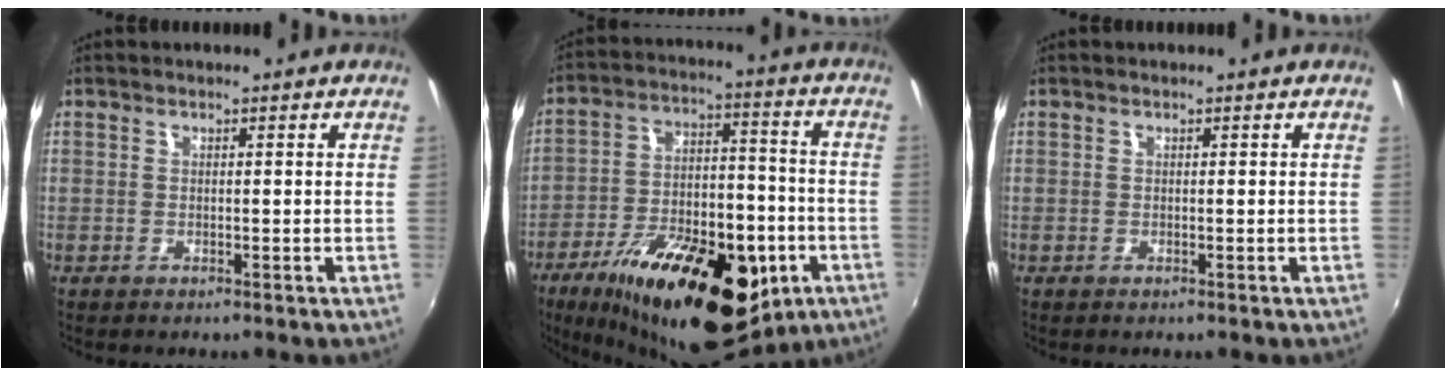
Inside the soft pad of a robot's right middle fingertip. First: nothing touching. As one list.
[{"total": 28.2, "force": [-14.7, 13.2, 20.1], "torque": [-0.350, -0.016, -0.206]}, {"total": 0.0}]